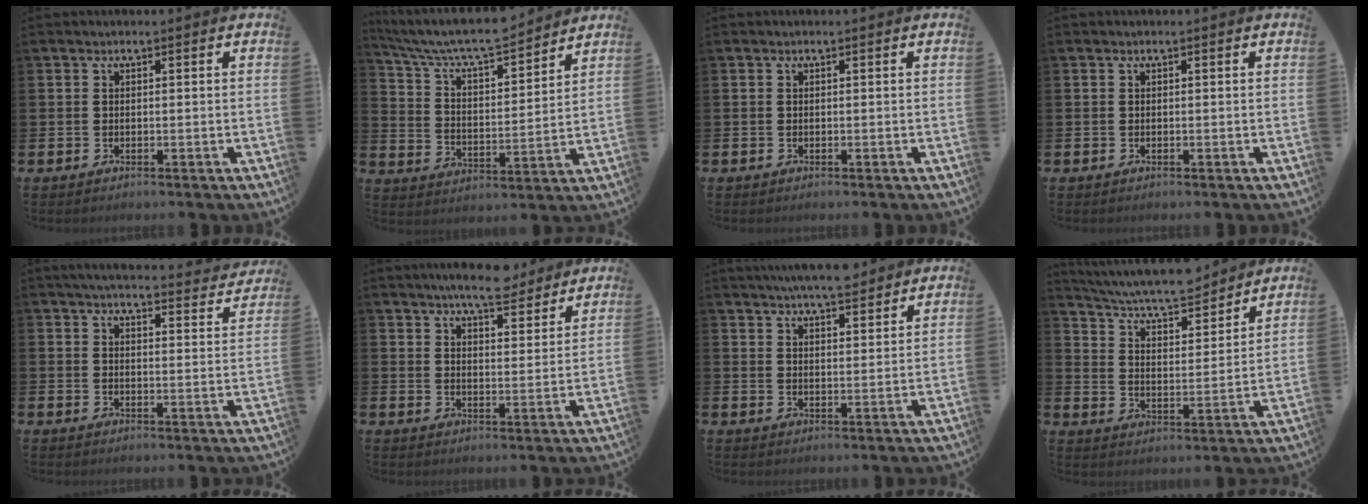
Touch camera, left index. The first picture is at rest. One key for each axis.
{"total": 7.8, "fx": 7.3, "fy": 1.2, "fz": 2.4, "tx": -0.085, "ty": -0.050, "tz": 0.127}
{"total": 0.0}
{"total": 0.0}
{"total": 4.7, "fx": 4.6, "fy": 0.4, "fz": 1.1, "tx": -0.024, "ty": -0.035, "tz": 0.077}
{"total": 6.7, "fx": 6.4, "fy": 1.0, "fz": 1.6, "tx": -0.039, "ty": -0.033, "tz": 0.114}
{"total": 5.8, "fx": 5.7, "fy": 0.4, "fz": 1.2, "tx": -0.027, "ty": -0.024, "tz": 0.102}
{"total": 7.3, "fx": 7.0, "fy": 1.0, "fz": 2.0, "tx": -0.073, "ty": -0.047, "tz": 0.122}